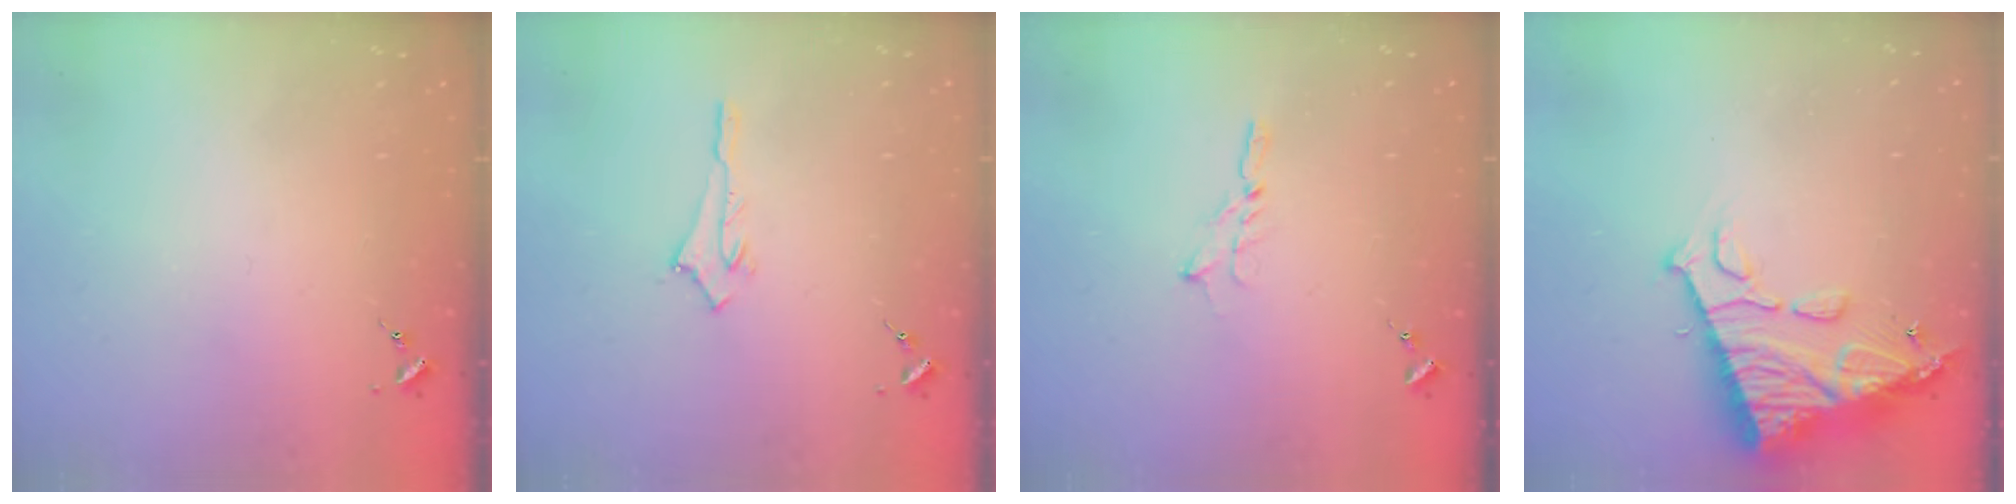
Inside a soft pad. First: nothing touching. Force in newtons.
{"total": 2.7, "press": 2.7, "slide": 0.1}
{"total": 3.5, "press": 3.5, "slide": 0.2}
{"total": 17.7, "press": 17.6, "slide": 1.6}